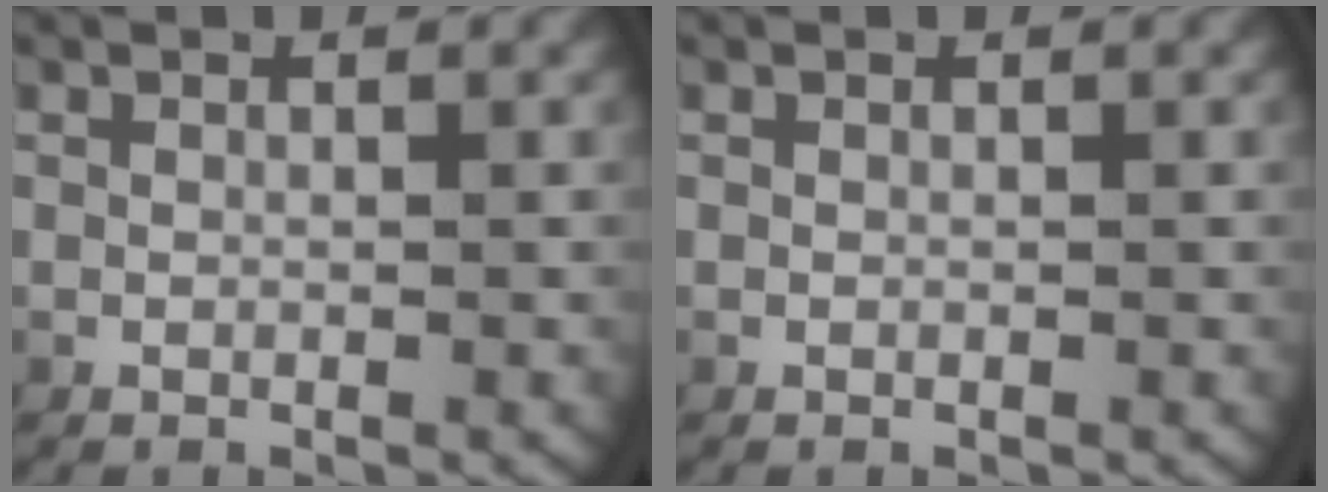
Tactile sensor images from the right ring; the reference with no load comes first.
{"total": 0.0}